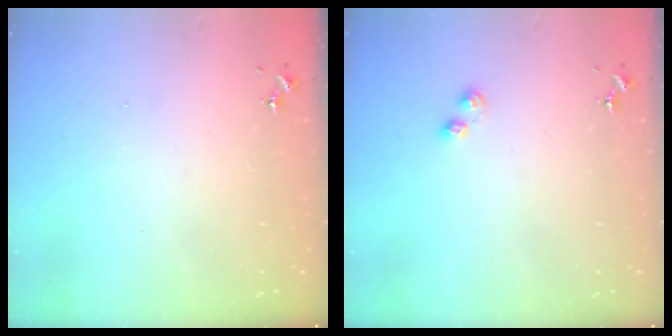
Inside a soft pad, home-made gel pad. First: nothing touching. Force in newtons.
{"total": 3.8, "press": 3.8, "slide": 0.7}